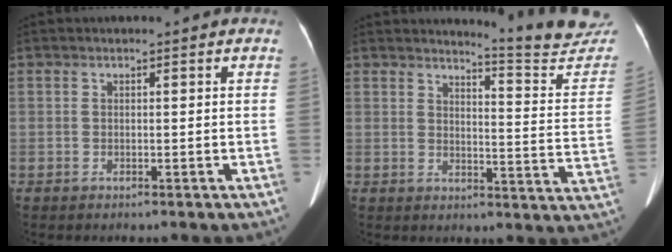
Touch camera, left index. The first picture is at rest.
{"total": 14.3, "force": [14.1, -1.1, 1.7], "torque": [-0.015, -0.122, 0.151]}